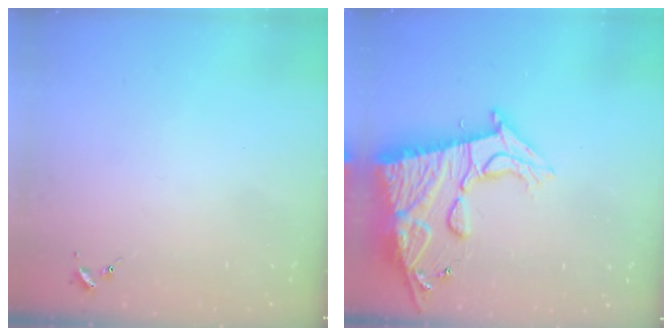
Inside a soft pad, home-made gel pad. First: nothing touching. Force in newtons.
{"total": 22.6, "press": 22.5, "slide": 2.2}